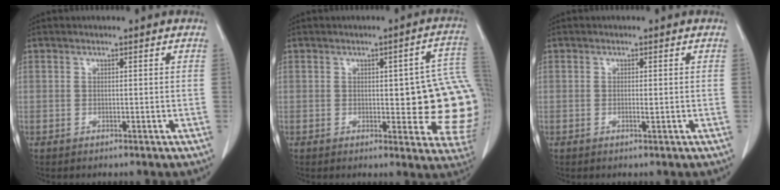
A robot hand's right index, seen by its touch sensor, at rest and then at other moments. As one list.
[{"total": 15.1, "force": [0.4, 4.5, 14.4], "torque": [-0.128, 0.010, 0.007]}, {"total": 0.8, "force": [-0.2, 0.1, 0.8], "torque": [-0.016, -0.001, -0.001]}]